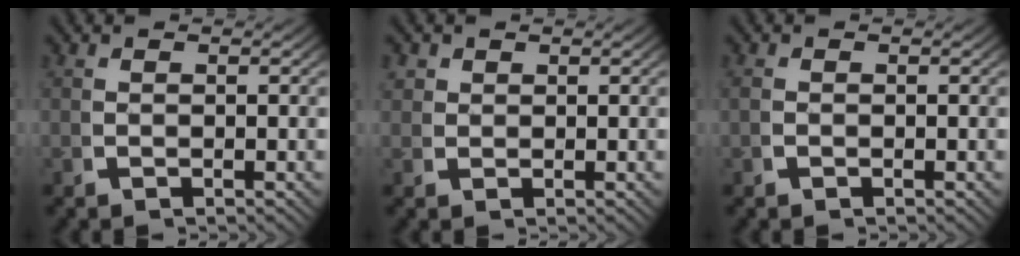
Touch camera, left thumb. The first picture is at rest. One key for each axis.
{"total": 2.0, "fx": 0.9, "fy": 1.6, "fz": 0.7, "tx": -0.018, "ty": -0.005, "tz": 0.020}
{"total": 0.6, "fx": -0.2, "fy": 0.5, "fz": 0.3, "tx": -0.013, "ty": -0.005, "tz": -0.003}